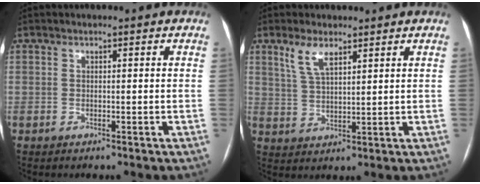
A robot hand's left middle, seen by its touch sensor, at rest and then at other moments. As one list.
[{"total": 4.7, "force": [3.2, 1.6, 3.1], "torque": [-0.071, 0.007, 0.068]}]